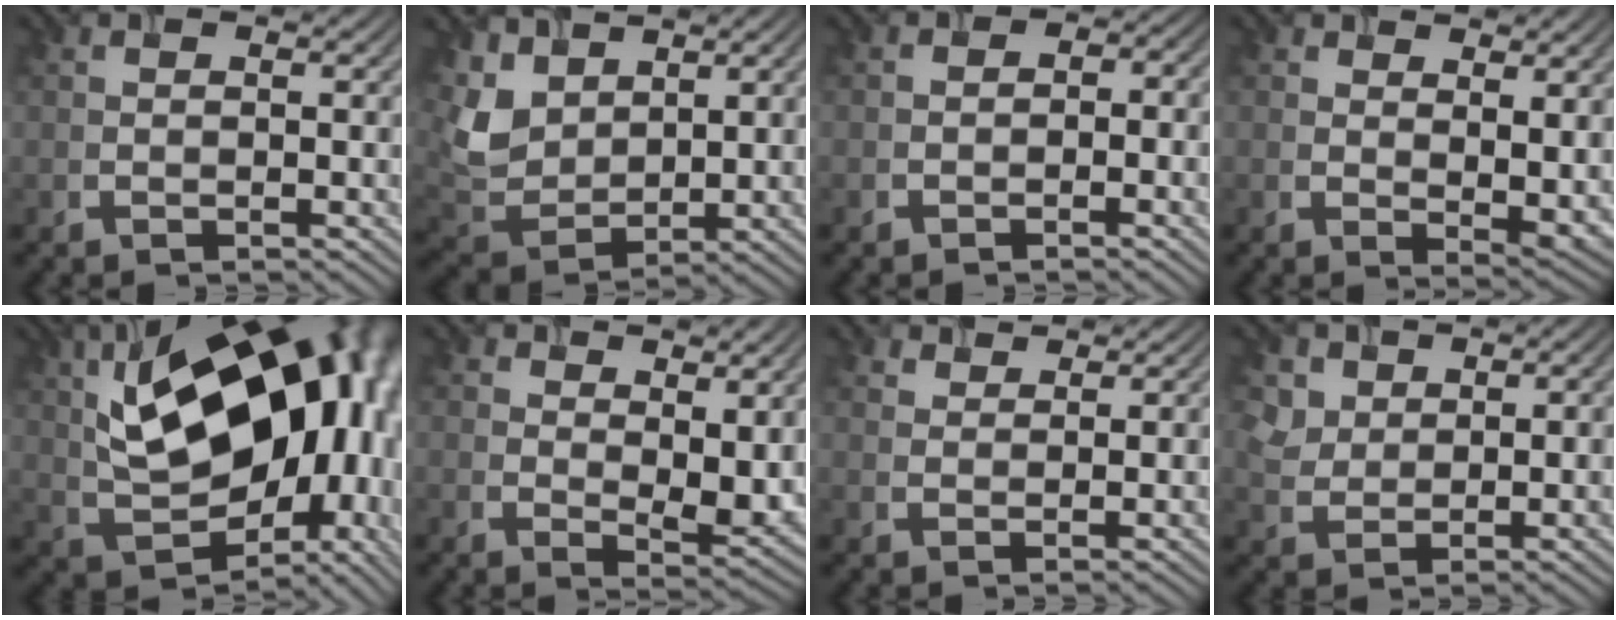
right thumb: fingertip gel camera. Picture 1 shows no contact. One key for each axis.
{"total": 6.5, "fx": 3.8, "fy": 4.2, "fz": 3.1, "tx": -0.095, "ty": -0.006, "tz": 0.089}
{"total": 1.4, "fx": -1.2, "fy": 0.7, "fz": 0.4, "tx": -0.005, "ty": -0.002, "tz": -0.017}
{"total": 3.6, "fx": 2.2, "fy": 1.4, "fz": 2.5, "tx": -0.044, "ty": -0.013, "tz": 0.052}
{"total": 22.6, "fx": 5.6, "fy": 13.0, "fz": 17.6, "tx": -0.308, "ty": 0.027, "tz": 0.117}
{"total": 5.7, "fx": 2.7, "fy": 2.6, "fz": 4.3, "tx": -0.071, "ty": -0.013, "tz": 0.057}
{"total": 2.3, "fx": 2.2, "fy": 0.6, "fz": 0.0, "tx": -0.006, "ty": -0.003, "tz": 0.051}
{"total": 2.8, "fx": 1.9, "fy": 2.0, "fz": 0.3, "tx": -0.023, "ty": -0.003, "tz": 0.049}